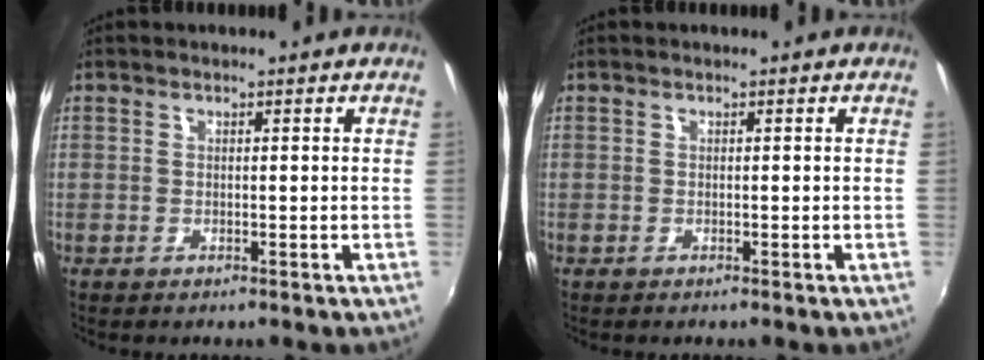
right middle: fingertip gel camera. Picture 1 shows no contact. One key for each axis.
{"total": 0.0}